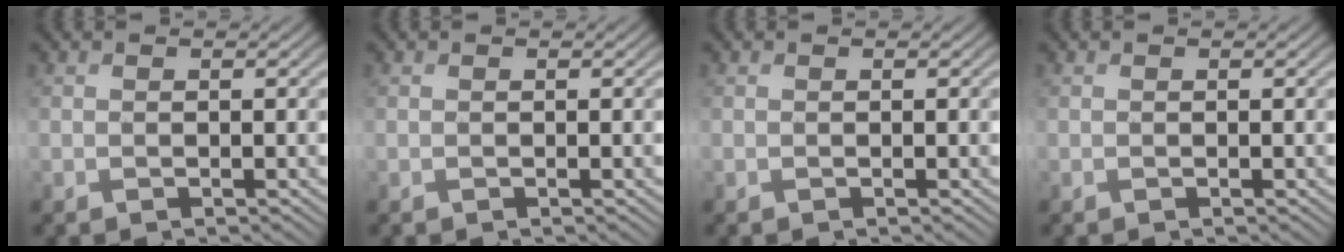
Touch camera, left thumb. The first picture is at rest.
{"total": 0.0}
{"total": 0.0}
{"total": 0.0}